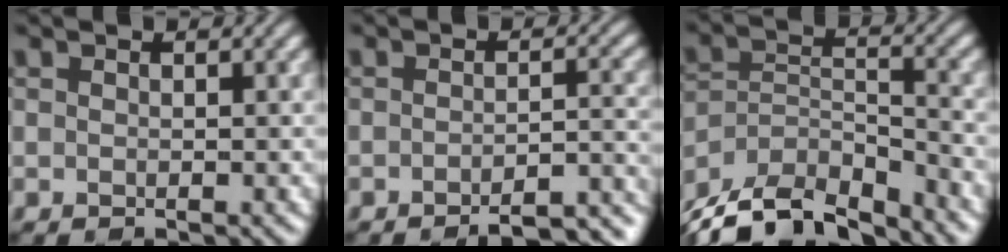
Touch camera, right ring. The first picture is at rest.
{"total": 5.9, "force": [-4.7, 1.3, 3.2], "torque": [-0.033, 0.010, -0.053]}
{"total": 10.6, "force": [-9.2, 3.4, 4.1], "torque": [-0.079, -0.014, -0.153]}